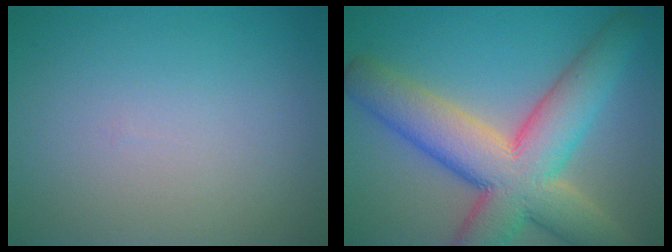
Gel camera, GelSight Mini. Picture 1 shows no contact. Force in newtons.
{"total": 11.5, "press": 11.4, "slide": 1.0}